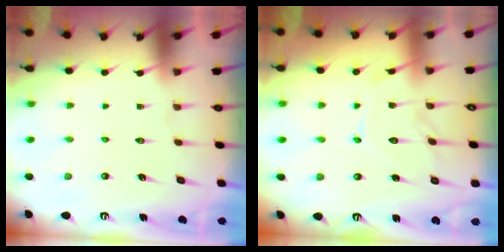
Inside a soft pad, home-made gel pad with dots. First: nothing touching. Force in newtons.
{"total": 10.8, "press": 10.8, "slide": 0.2}